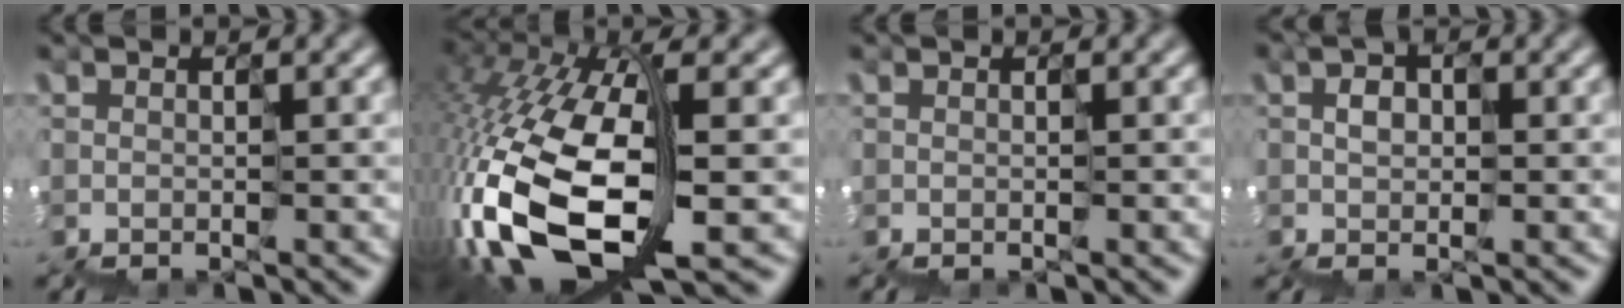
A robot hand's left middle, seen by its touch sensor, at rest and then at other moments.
{"total": 11.9, "force": [-3.6, 5.9, 9.6], "torque": [-0.237, -0.005, -0.062]}
{"total": 0.0}
{"total": 0.9, "force": [0.2, 0.9, 0.1], "torque": [0.002, 0.014, 0.000]}